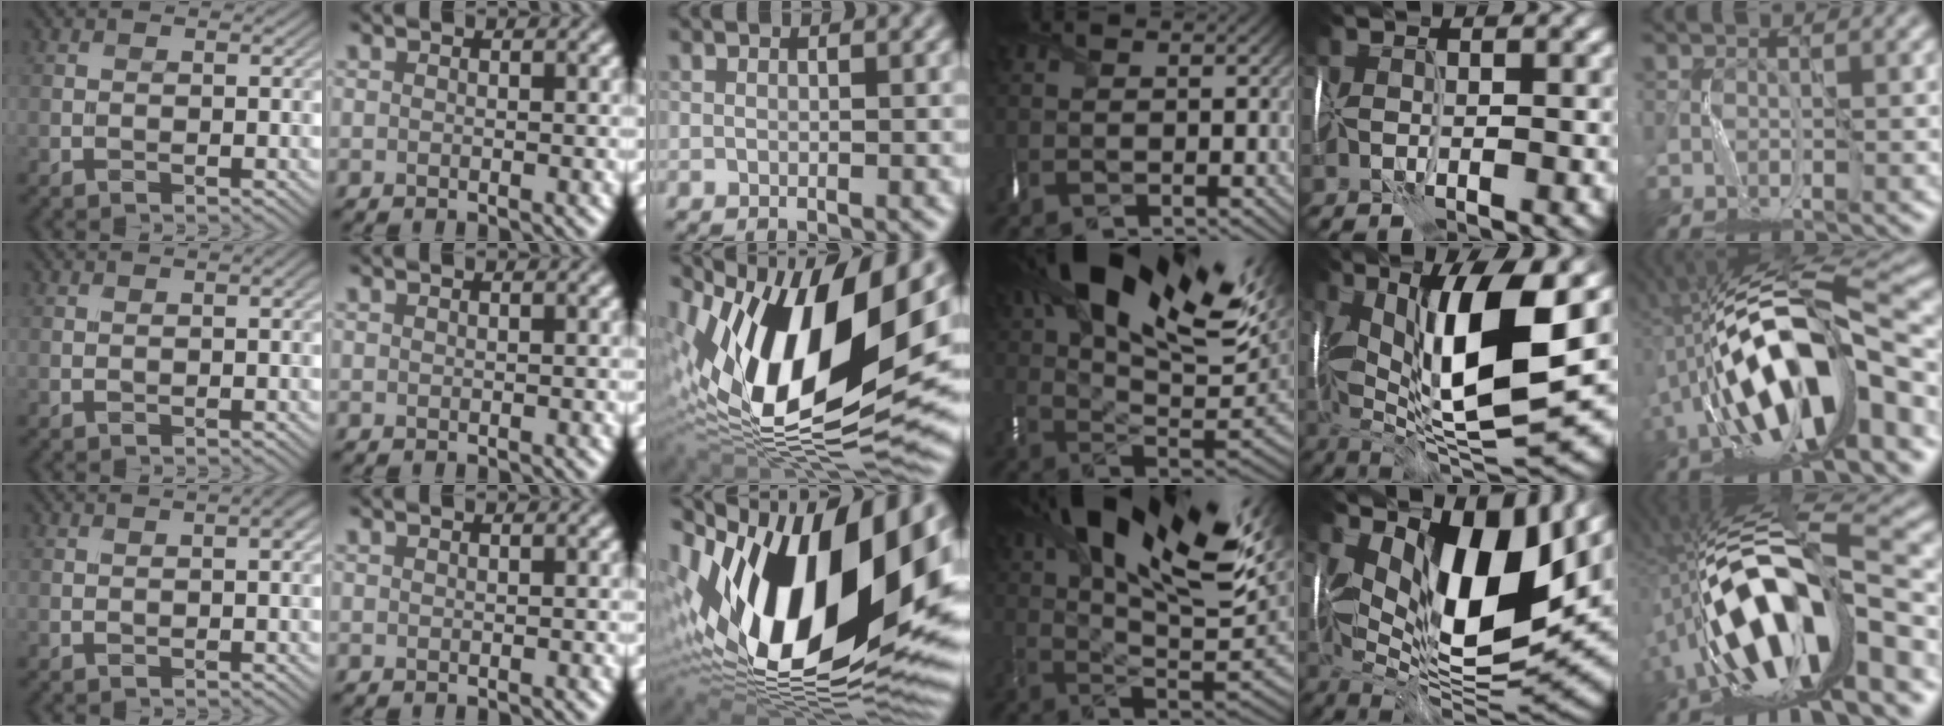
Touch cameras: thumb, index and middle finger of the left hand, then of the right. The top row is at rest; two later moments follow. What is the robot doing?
{"motion": "wrap", "object": "thread"}